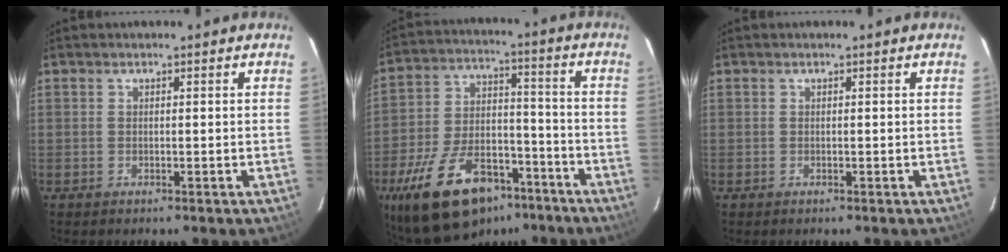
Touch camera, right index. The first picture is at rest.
{"total": 20.8, "force": [-13.6, 10.2, 12.0], "torque": [-0.239, -0.001, -0.215]}
{"total": 0.0}